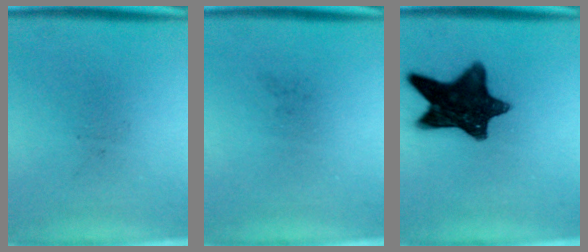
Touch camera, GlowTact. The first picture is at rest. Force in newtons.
{"total": 0.0}
{"total": 13.4}